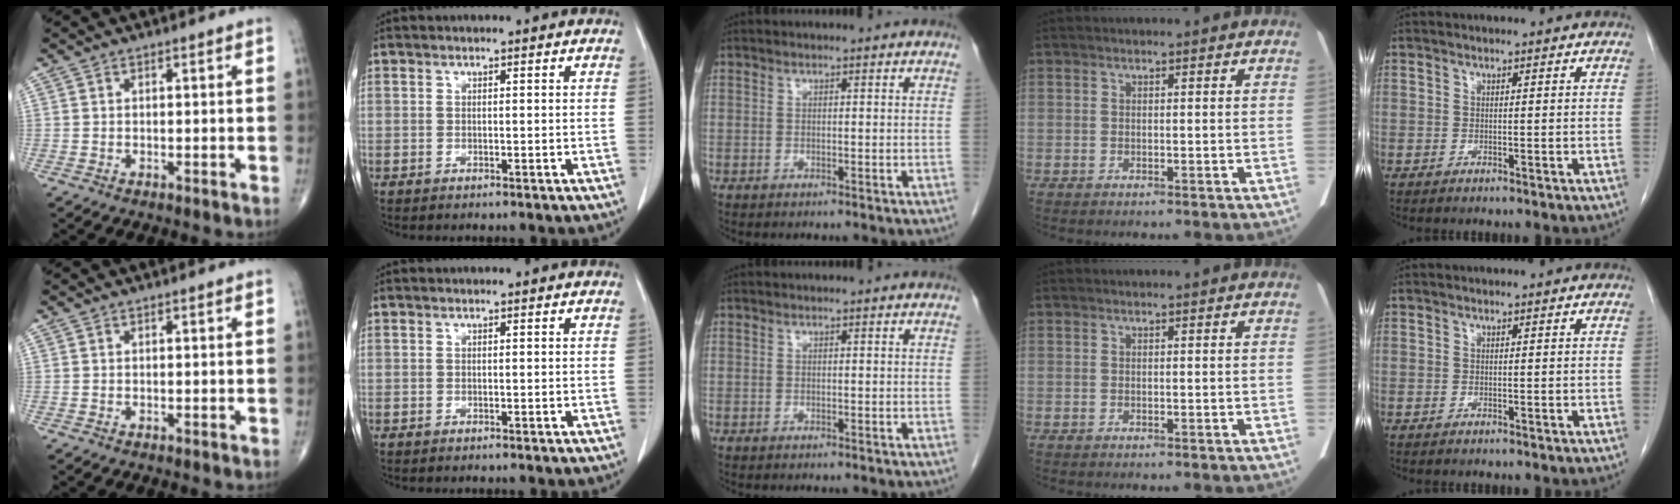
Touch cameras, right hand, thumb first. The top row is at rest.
{}